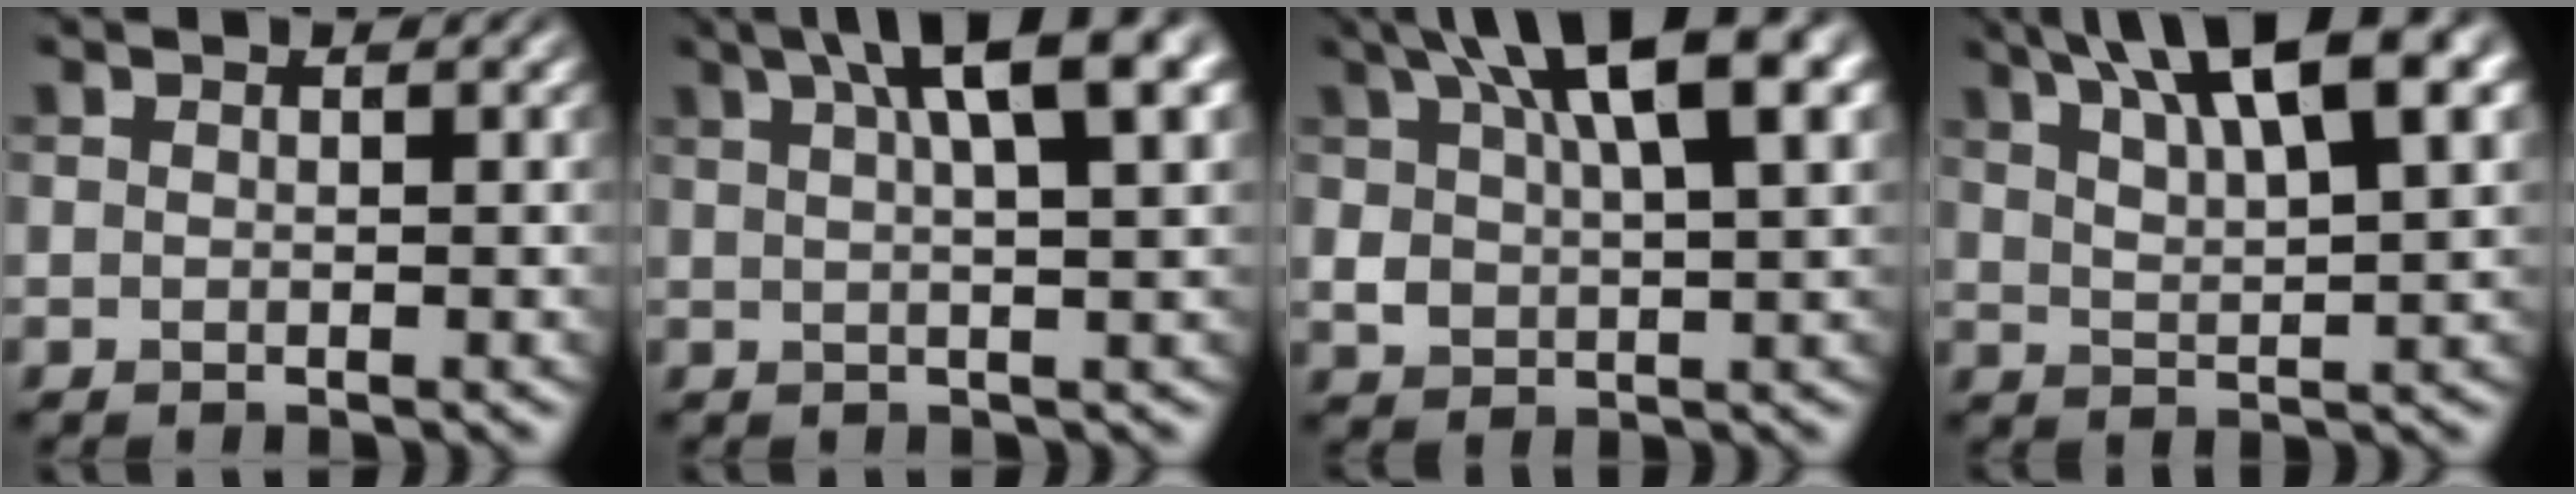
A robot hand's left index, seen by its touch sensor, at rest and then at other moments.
{"total": 8.9, "force": [4.4, 2.3, 7.4], "torque": [-0.067, 0.032, 0.053]}
{"total": 10.6, "force": [5.1, 4.3, 8.1], "torque": [-0.139, 0.014, 0.097]}
{"total": 12.1, "force": [7.0, 3.5, 9.2], "torque": [-0.127, 0.030, 0.102]}